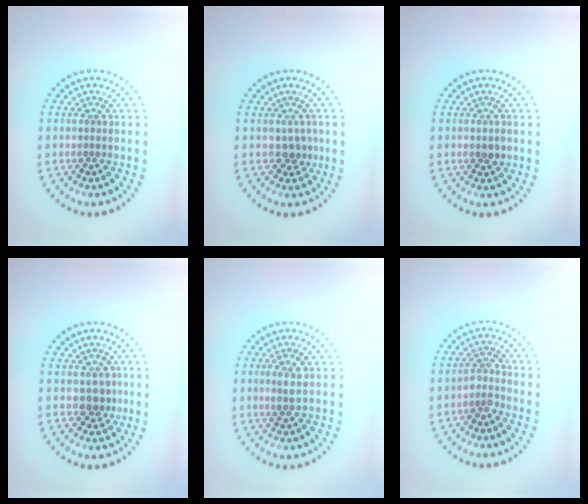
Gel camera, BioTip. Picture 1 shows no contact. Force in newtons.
{"total": 1.4, "press": 1.3, "slide": 0.7}
{"total": 1.2, "press": 1.1, "slide": 0.3}
{"total": 1.9, "press": 1.7, "slide": 1.0}
{"total": 1.7, "press": 1.6, "slide": 0.5}
{"total": 1.8, "press": 1.3, "slide": 1.2}